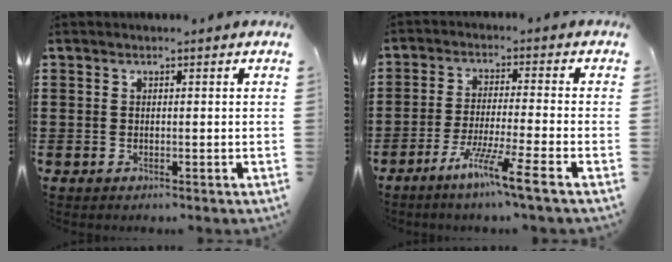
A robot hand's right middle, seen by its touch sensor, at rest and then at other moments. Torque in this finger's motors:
{"motor_torque": [1.99, 0.14, 0.45, 0.21]}